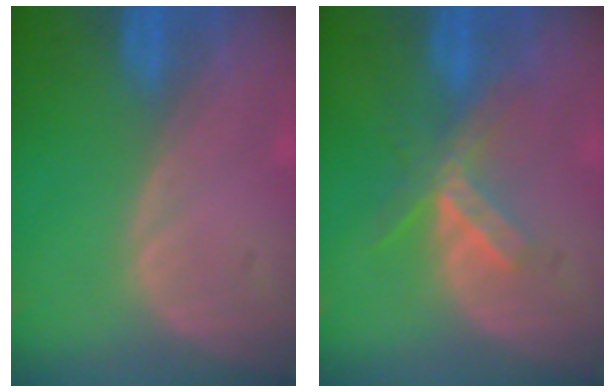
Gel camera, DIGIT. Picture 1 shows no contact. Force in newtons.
{"total": 5.1, "press": 5.1, "slide": 0.3}